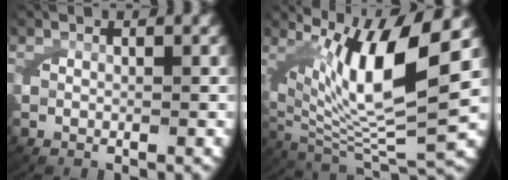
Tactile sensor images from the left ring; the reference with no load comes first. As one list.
[{"total": 12.0, "force": [1.4, 5.7, 10.5], "torque": [-0.192, -0.027, 0.041]}]